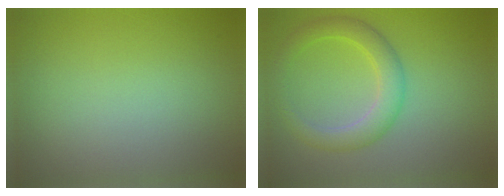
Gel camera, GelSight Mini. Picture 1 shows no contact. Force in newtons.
{"total": 3.5, "press": 3.5, "slide": 0.1}